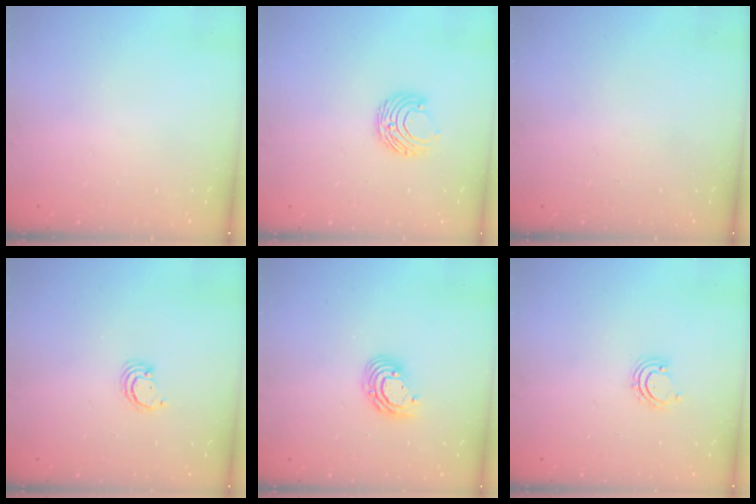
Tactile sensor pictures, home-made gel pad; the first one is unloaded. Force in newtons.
{"total": 7.2, "press": 7.2, "slide": 0.8}
{"total": 0.0}
{"total": 2.6, "press": 2.6, "slide": 0.3}
{"total": 8.1, "press": 8.0, "slide": 1.4}
{"total": 2.9, "press": 2.9, "slide": 0.4}